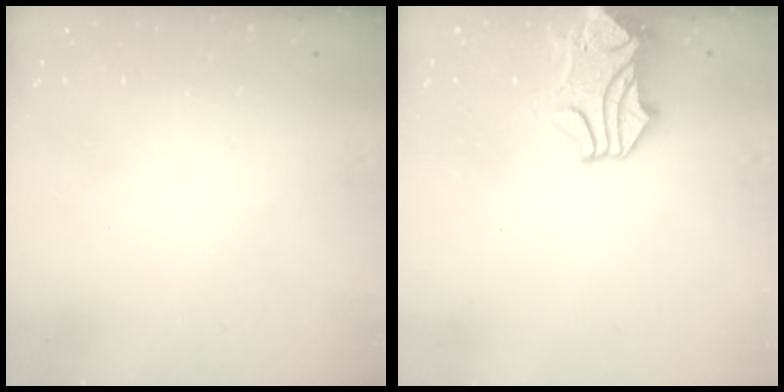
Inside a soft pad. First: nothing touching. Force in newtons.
{"total": 2.4, "press": 2.1, "slide": 1.2}